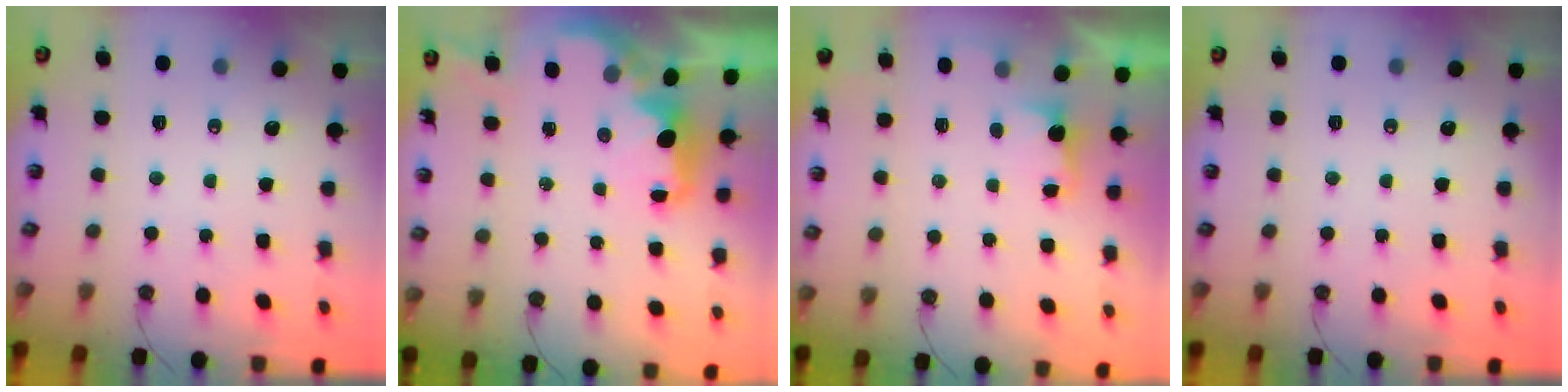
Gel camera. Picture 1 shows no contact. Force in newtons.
{"total": 2.7, "press": 2.6, "slide": 0.6}
{"total": 1.4, "press": 1.1, "slide": 0.9}
{"total": 0.0}